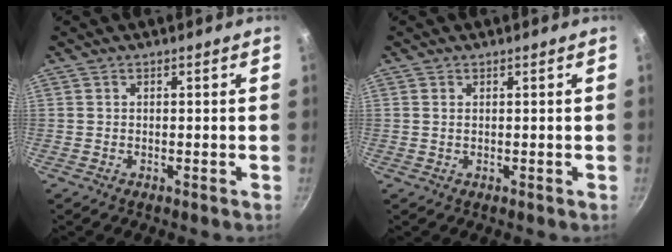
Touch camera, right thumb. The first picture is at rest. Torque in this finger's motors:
{"motor_torque": [-0.07, 0.16, -0.18, 0.04, 0.05]}